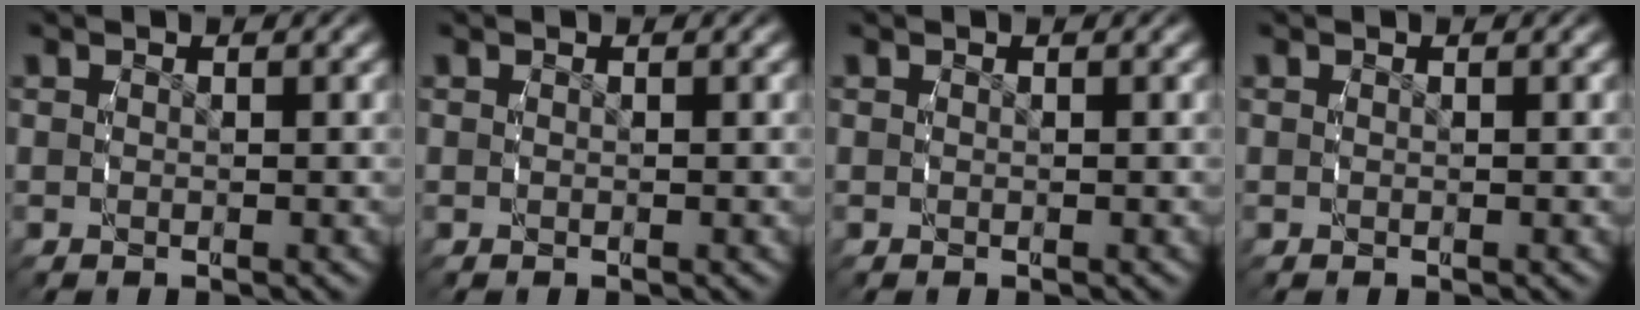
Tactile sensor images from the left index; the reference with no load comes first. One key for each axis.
{"total": 0.0}
{"total": 0.0}
{"total": 0.0}